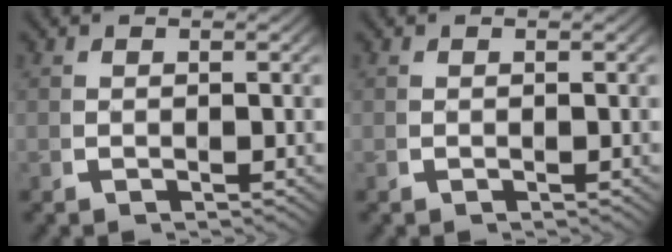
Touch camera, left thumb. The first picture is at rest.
{"total": 0.0}